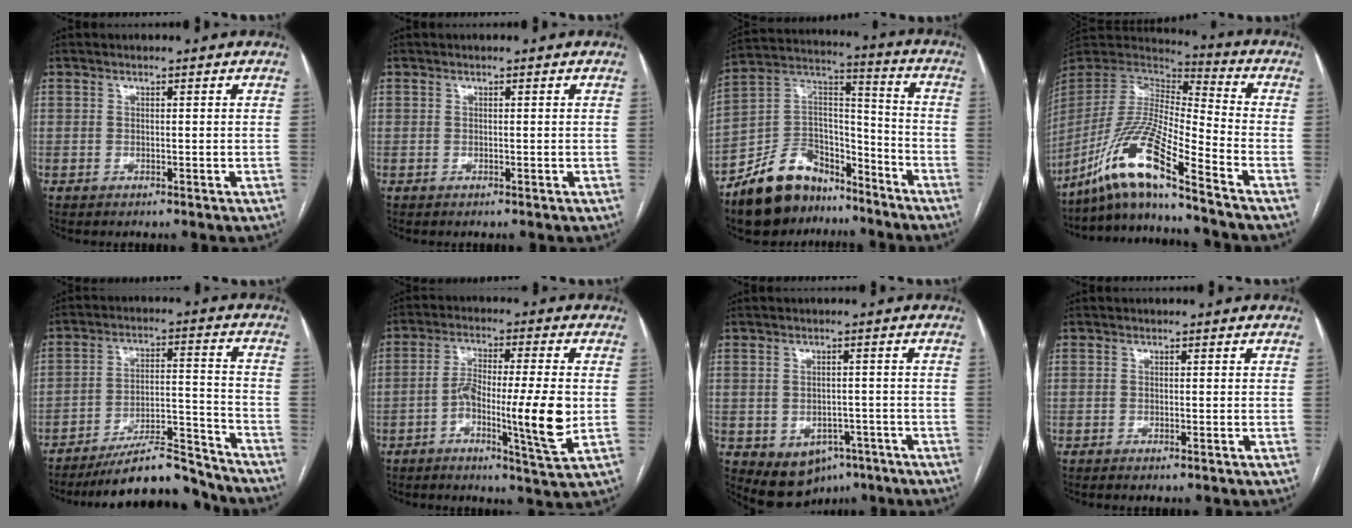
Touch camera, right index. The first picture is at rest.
{"total": 0.0}
{"total": 15.4, "force": [-11.7, 8.0, 5.9], "torque": [-0.110, 0.051, -0.205]}
{"total": 15.9, "force": [-11.9, -0.8, 10.5], "torque": [-0.211, -0.012, -0.228]}
{"total": 14.8, "force": [-13.6, 2.5, 5.3], "torque": [-0.080, 0.031, -0.219]}
{"total": 11.3, "force": [-2.2, 0.6, 11.1], "torque": [-0.193, -0.001, -0.041]}
{"total": 7.9, "force": [-4.1, 5.8, 3.3], "torque": [-0.045, 0.016, -0.046]}
{"total": 0.9, "force": [-0.7, 0.0, 0.7], "torque": [-0.016, -0.002, -0.010]}